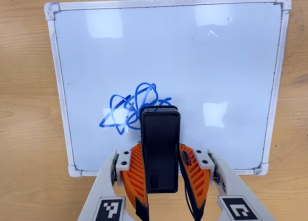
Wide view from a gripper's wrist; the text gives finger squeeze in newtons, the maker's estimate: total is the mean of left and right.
{"total": 3.7, "left": 2.3, "right": 5.1}